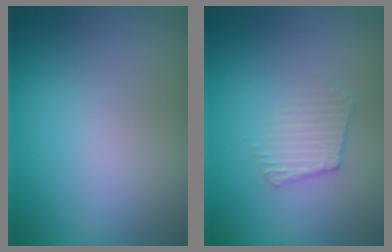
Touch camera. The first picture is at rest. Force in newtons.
{"total": 2.1, "press": 2.0, "slide": 0.4}